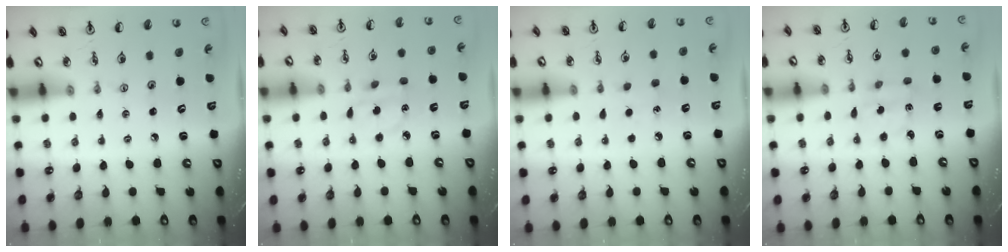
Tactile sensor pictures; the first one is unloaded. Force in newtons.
{"total": 3.5, "press": 3.5, "slide": 0.7}
{"total": 3.3, "press": 3.3, "slide": 0.4}
{"total": 2.1, "press": 2.0, "slide": 0.7}